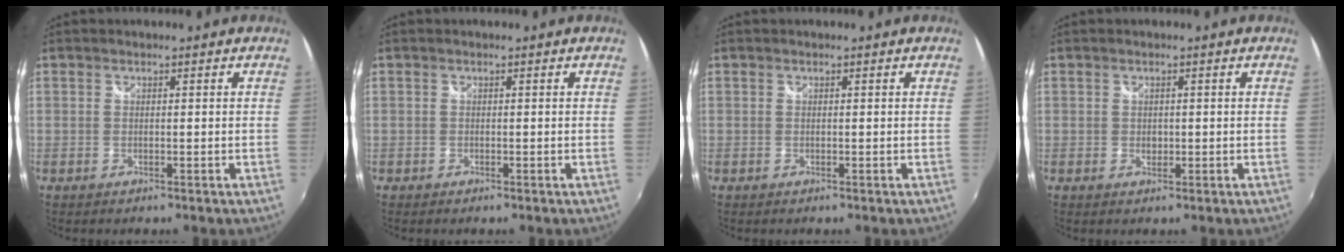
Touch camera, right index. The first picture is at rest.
{"total": 0.8, "force": [-0.4, 0.7, -0.1], "torque": [-0.001, 0.001, -0.007]}
{"total": 0.0}
{"total": 1.1, "force": [0.0, 1.0, 0.4], "torque": [-0.004, -0.001, 0.000]}